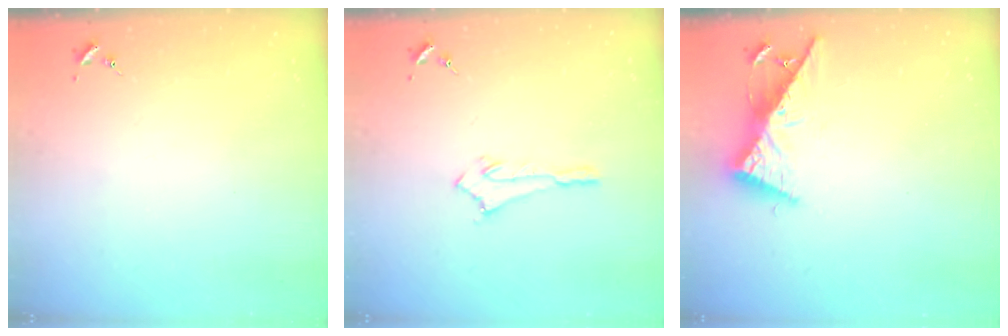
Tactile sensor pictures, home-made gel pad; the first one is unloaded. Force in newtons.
{"total": 3.1, "press": 3.1, "slide": 0.0}
{"total": 9.6, "press": 9.6, "slide": 0.2}